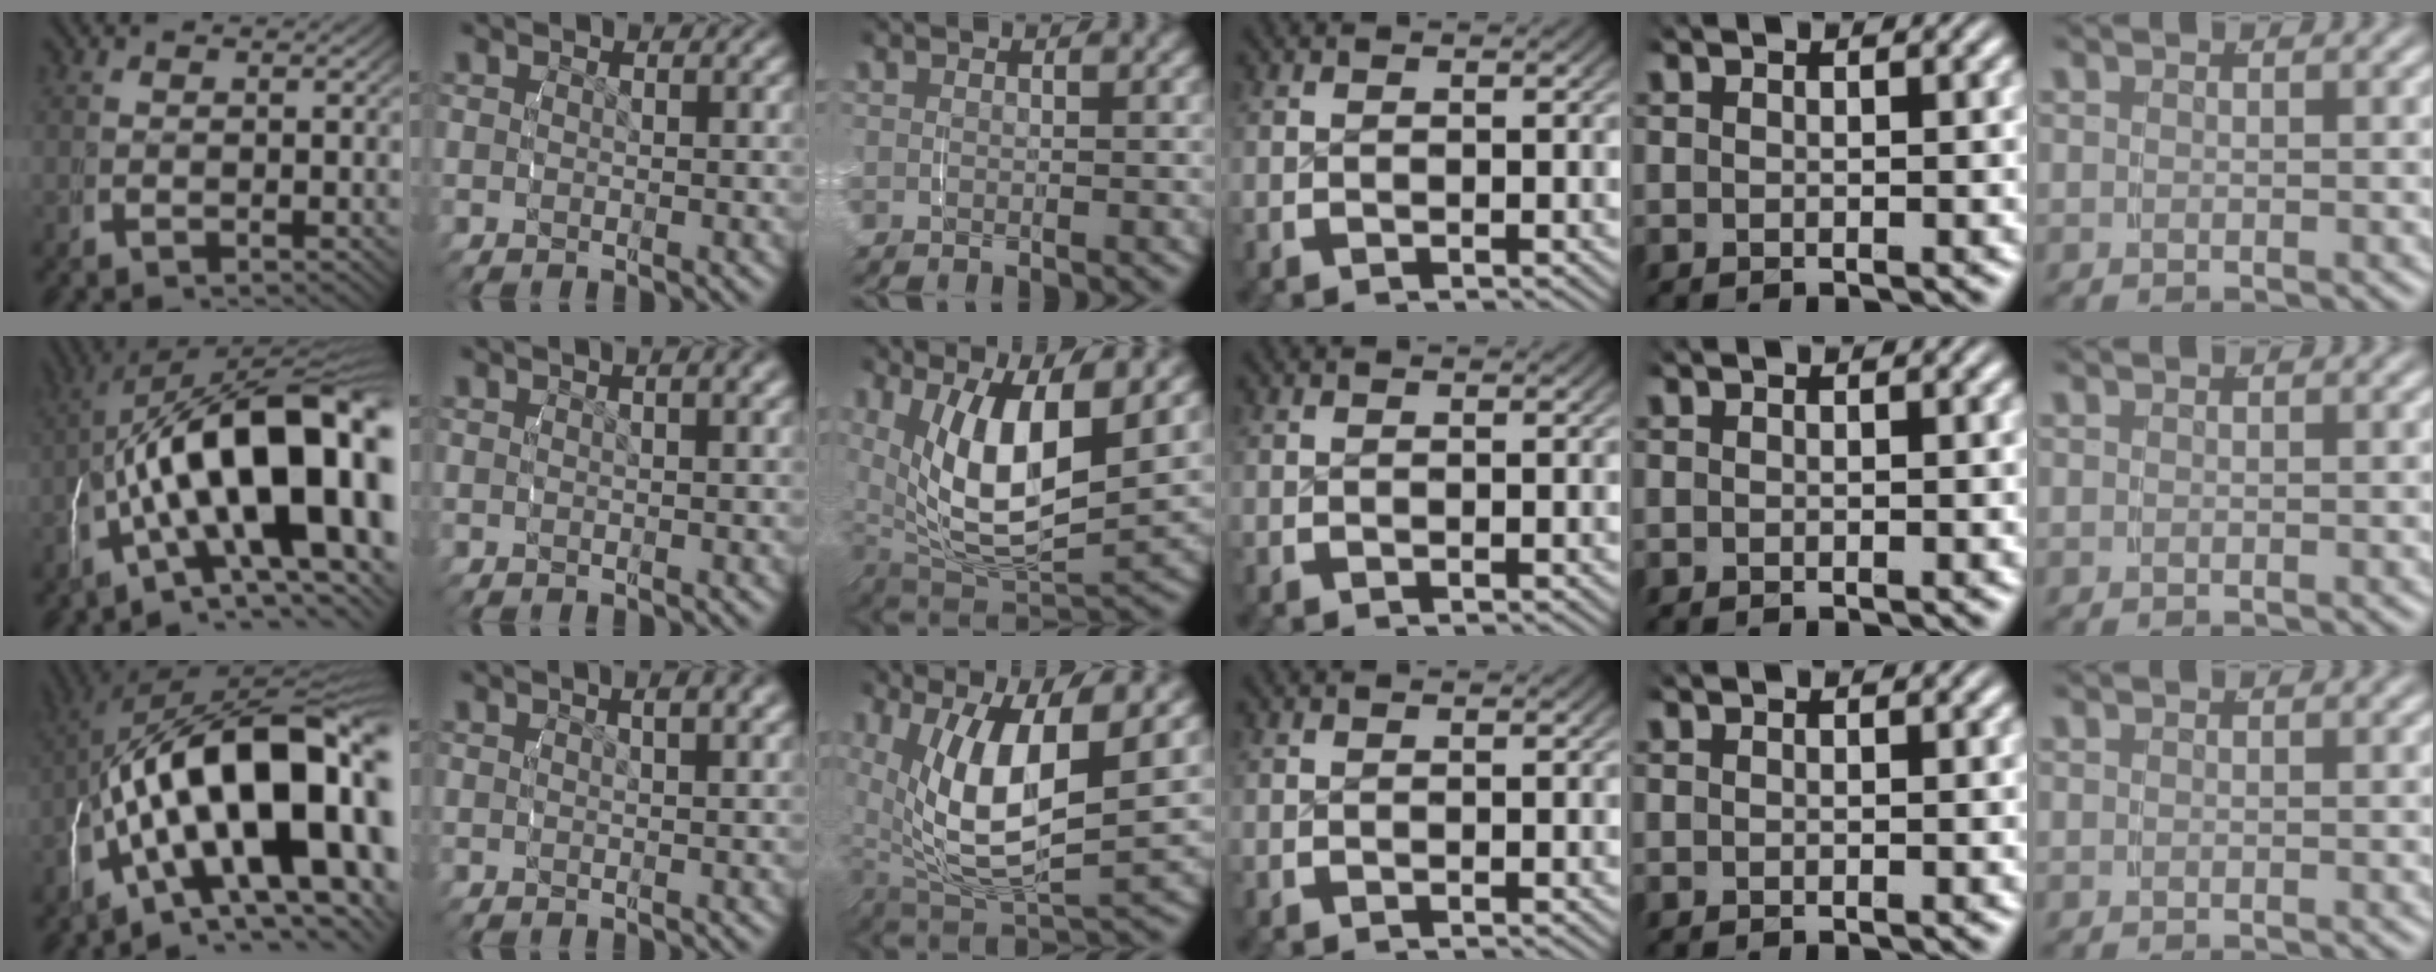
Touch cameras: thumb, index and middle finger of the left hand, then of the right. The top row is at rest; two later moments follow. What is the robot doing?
{"motion": "grasp_and_lifting", "object": "water bottle"}